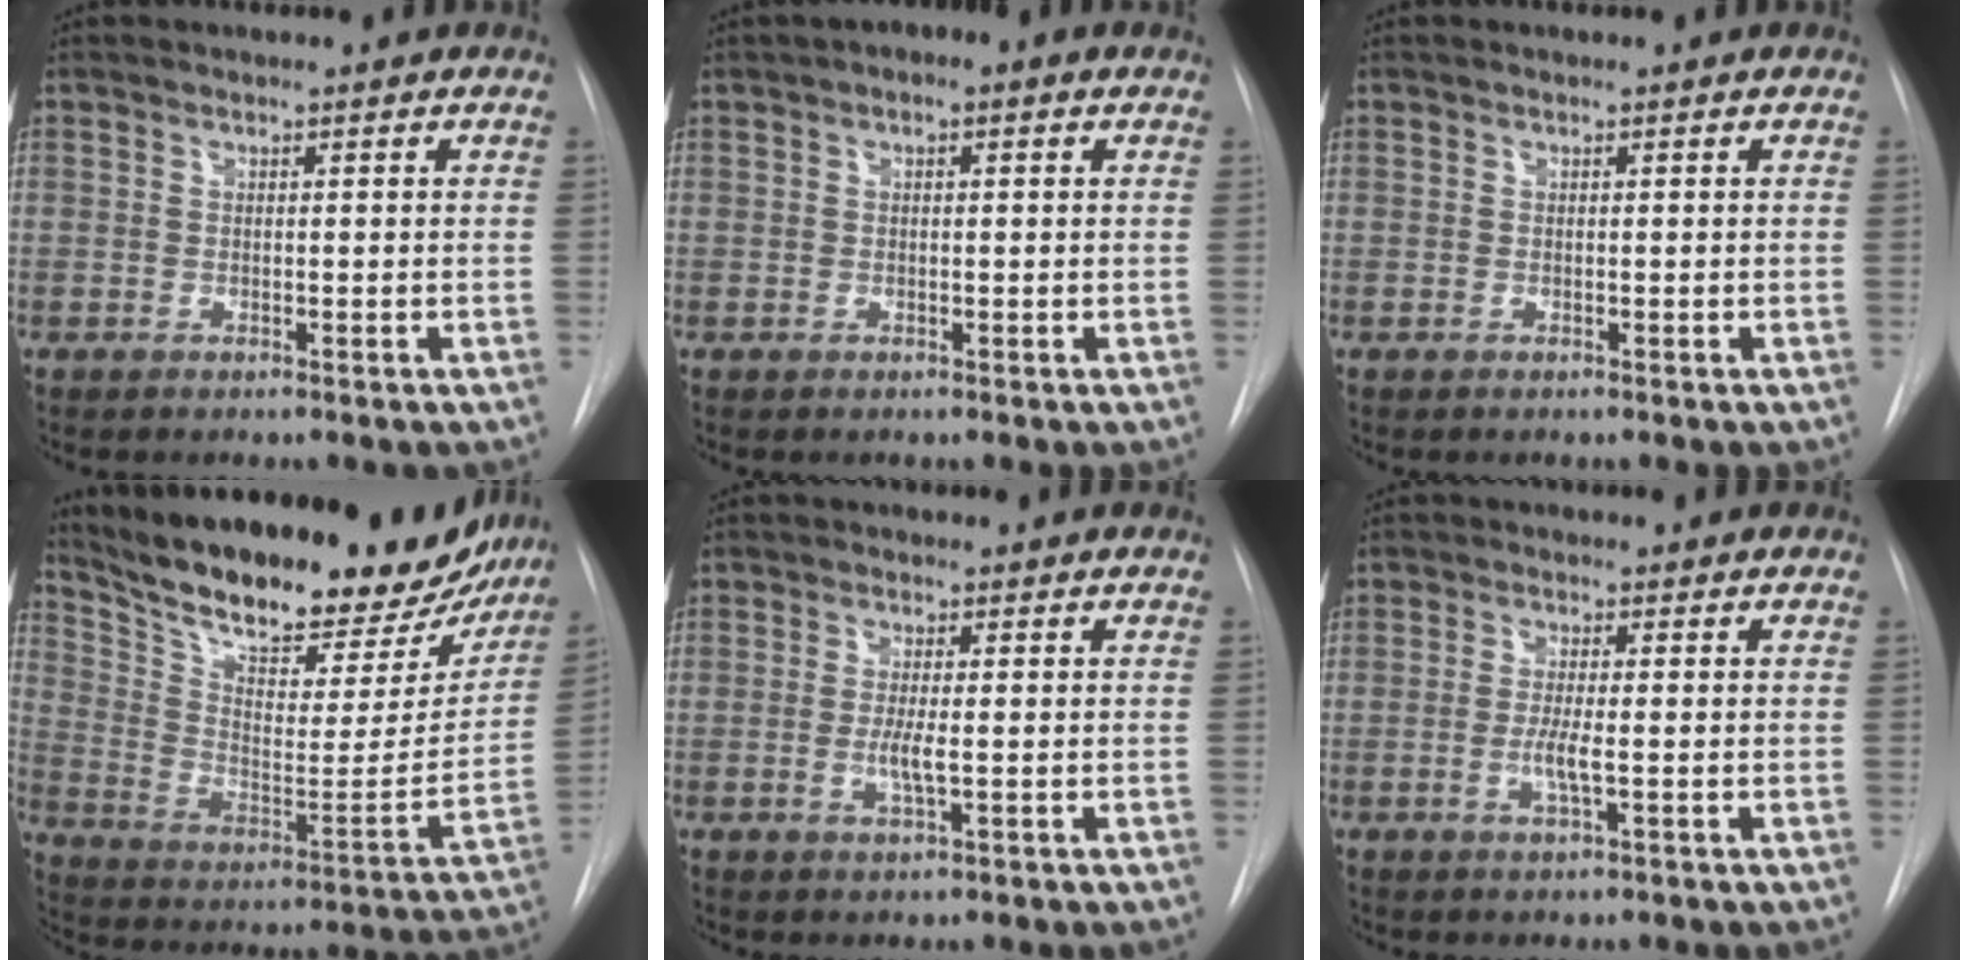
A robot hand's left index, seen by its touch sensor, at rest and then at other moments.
{"total": 2.5, "force": [1.0, 1.0, 2.1], "torque": [-0.032, 0.014, 0.011]}
{"total": 0.0}
{"total": 28.0, "force": [23.7, 8.3, 12.4], "torque": [-0.204, -0.025, 0.335]}
{"total": 2.9, "force": [-0.4, 0.3, 2.9], "torque": [-0.059, -0.006, -0.007]}
{"total": 3.1, "force": [-0.7, 0.2, 3.0], "torque": [-0.063, -0.006, -0.013]}